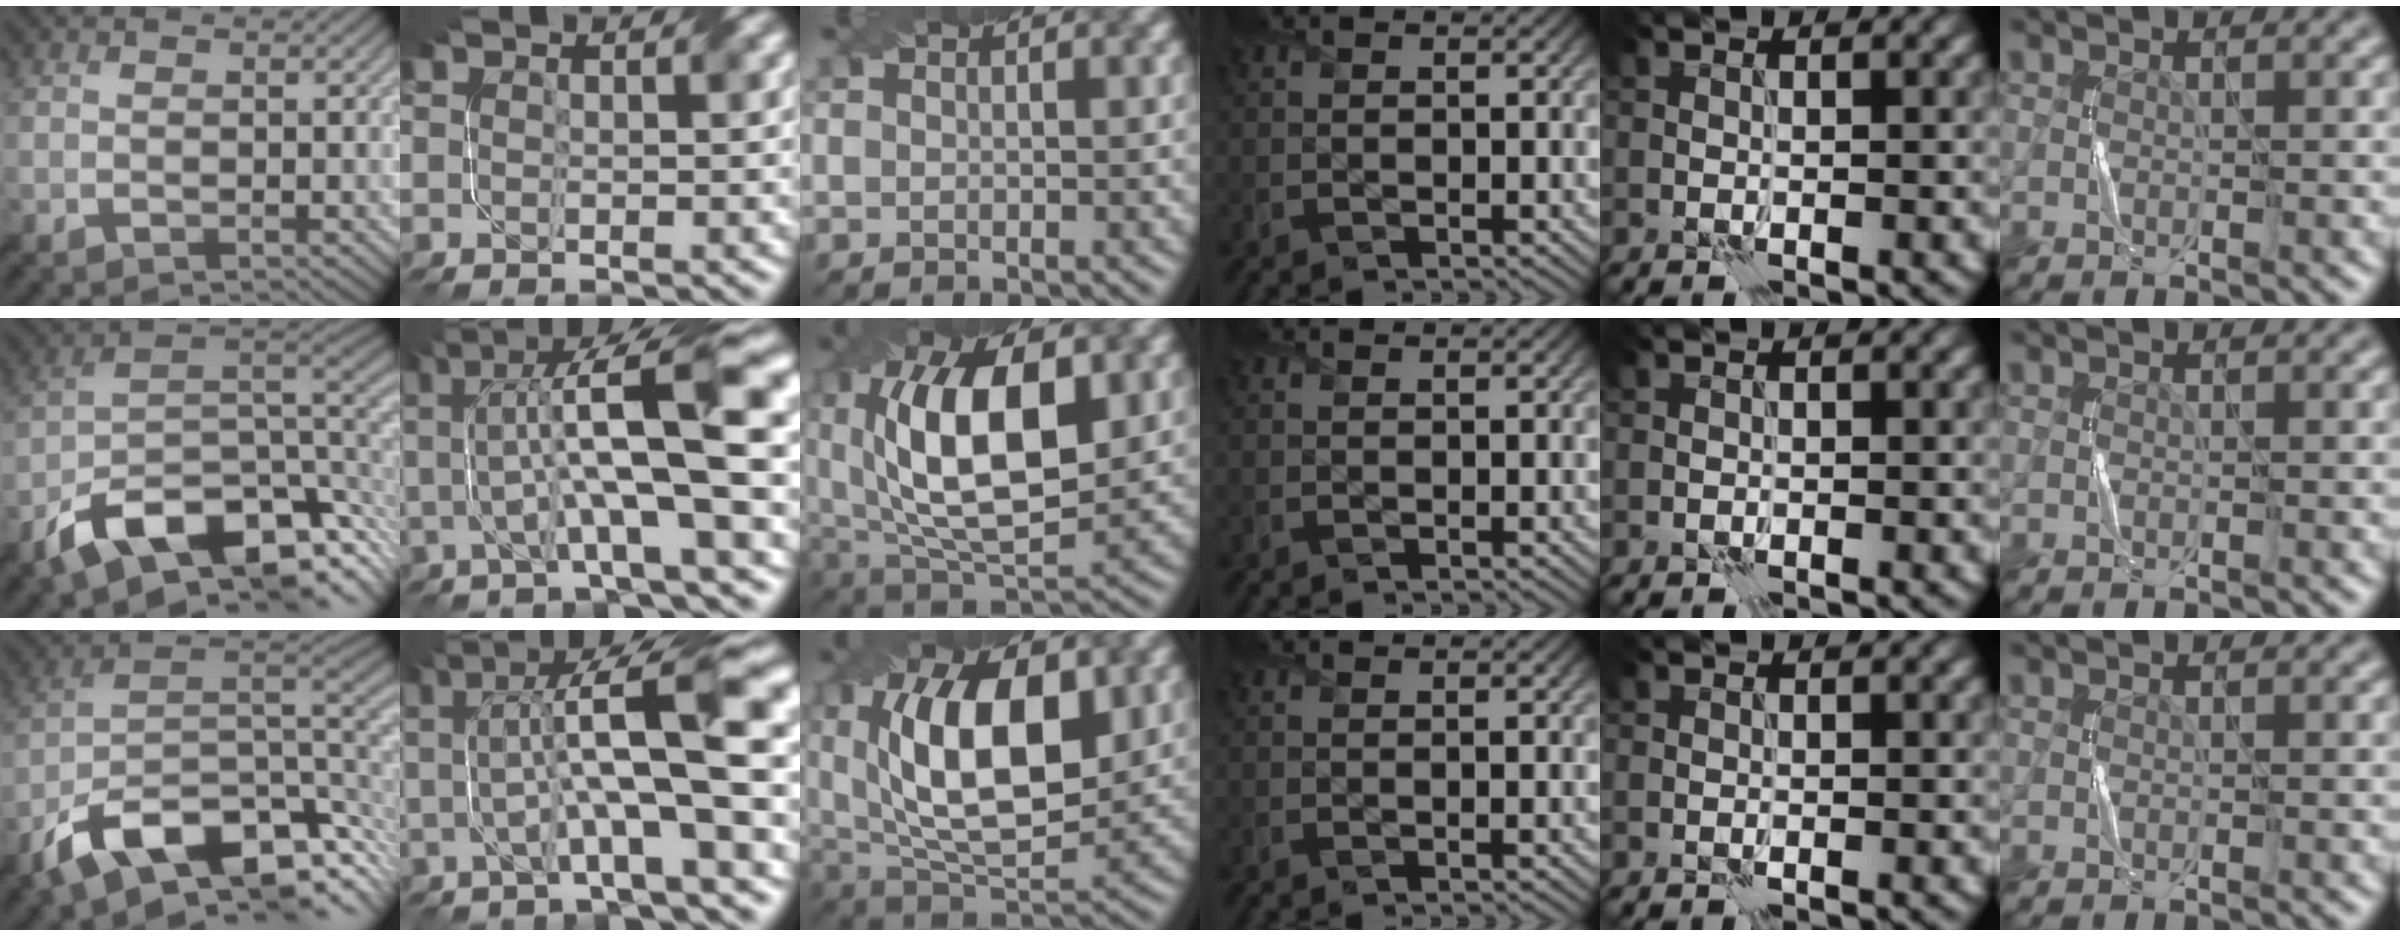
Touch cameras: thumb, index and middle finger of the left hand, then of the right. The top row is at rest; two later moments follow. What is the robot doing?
{"motion": "twist", "object": "screw"}